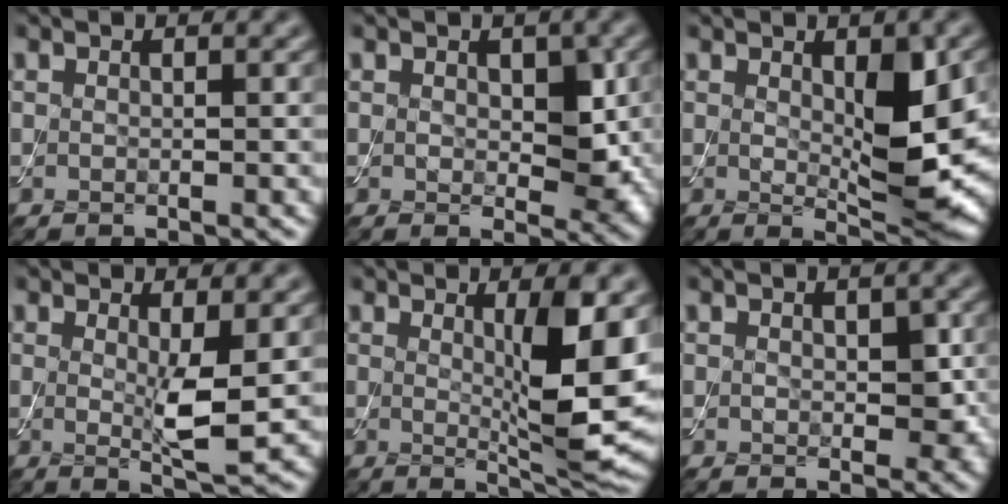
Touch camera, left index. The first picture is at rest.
{"total": 4.0, "force": [0.6, 2.5, 3.0], "torque": [-0.041, -0.009, 0.011]}
{"total": 5.2, "force": [0.6, 1.7, 4.9], "torque": [-0.073, -0.009, 0.013]}
{"total": 3.6, "force": [0.3, 0.6, 3.6], "torque": [-0.063, -0.013, 0.009]}
{"total": 7.2, "force": [1.0, 1.4, 7.0], "torque": [-0.100, -0.017, 0.022]}
{"total": 2.8, "force": [0.2, 1.7, 2.2], "torque": [-0.030, -0.005, 0.007]}